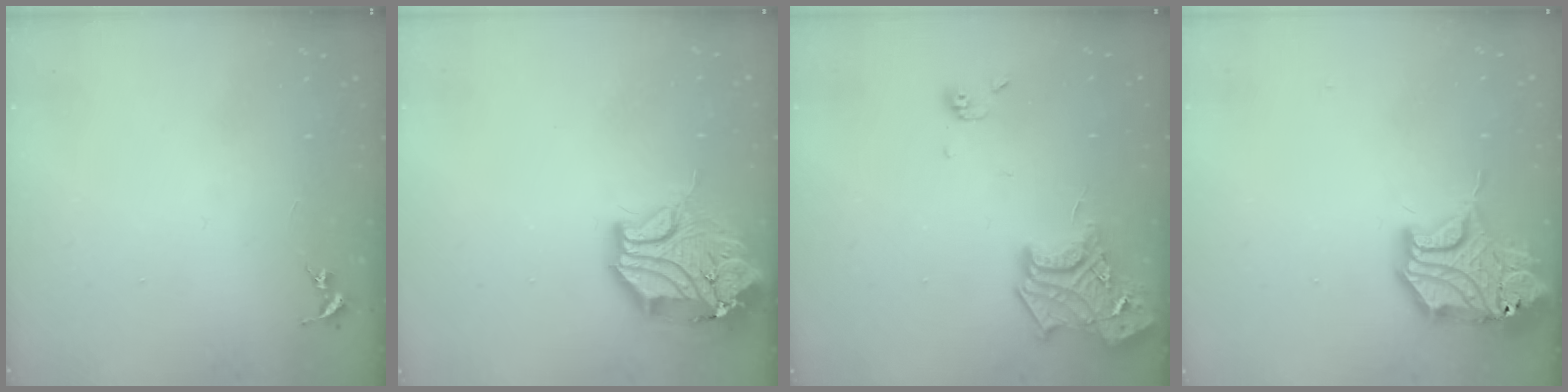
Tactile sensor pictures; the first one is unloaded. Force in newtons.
{"total": 16.8, "press": 16.6, "slide": 2.4}
{"total": 16.2, "press": 16.2, "slide": 1.5}
{"total": 16.6, "press": 16.5, "slide": 2.1}